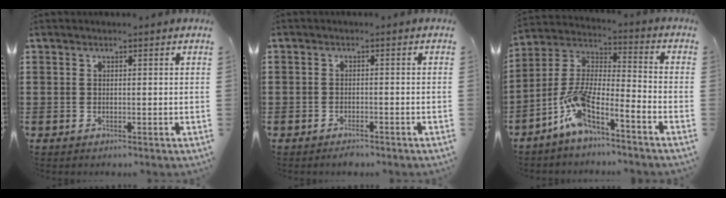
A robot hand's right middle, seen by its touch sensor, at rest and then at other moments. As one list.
[{"total": 1.3, "force": [-1.2, 0.3, 0.2], "torque": [-0.007, -0.001, -0.025]}, {"total": 8.2, "force": [-6.4, 0.6, 5.1], "torque": [-0.116, -0.023, -0.131]}]